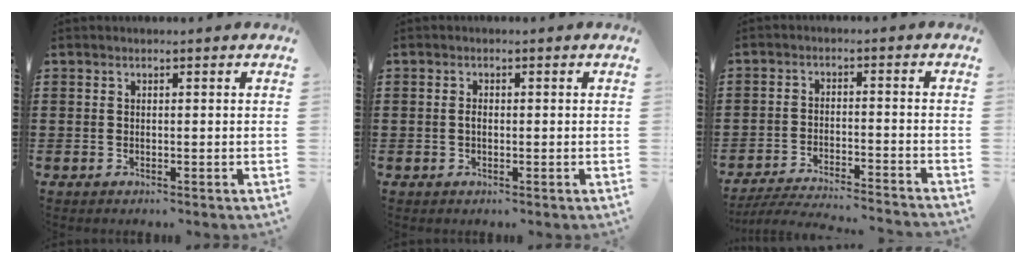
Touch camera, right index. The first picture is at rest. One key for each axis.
{"total": 1.1, "fx": -0.2, "fy": 0.6, "fz": 0.9, "tx": -0.019, "ty": 0.001, "tz": -0.004}
{"total": 4.5, "fx": -4.4, "fy": -0.2, "fz": 1.1, "tx": -0.034, "ty": -0.012, "tz": -0.092}